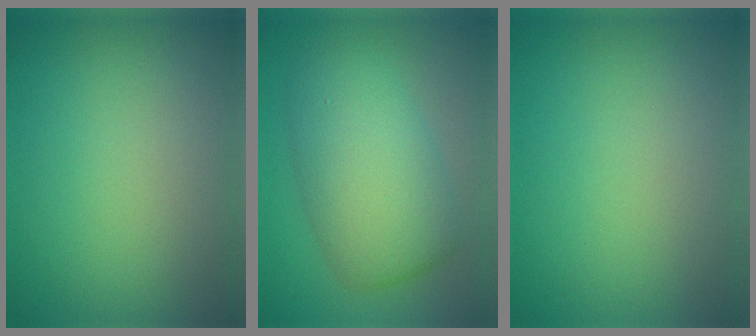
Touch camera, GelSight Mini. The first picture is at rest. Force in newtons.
{"total": 7.7, "press": 7.7, "slide": 0.1}
{"total": 0.0}